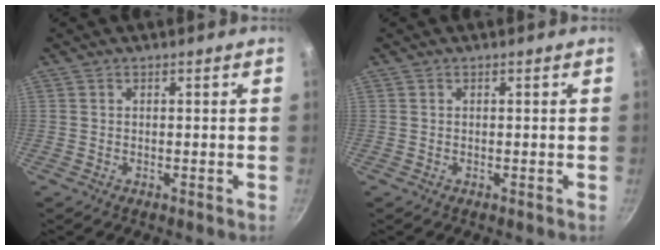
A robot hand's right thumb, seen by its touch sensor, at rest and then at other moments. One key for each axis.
{"total": 0.0}